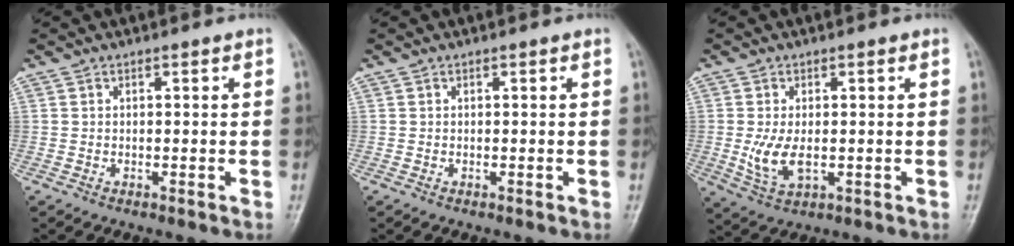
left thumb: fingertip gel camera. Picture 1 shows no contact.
{"total": 0.0}
{"total": 6.2, "force": [-0.4, 3.4, 5.1], "torque": [-0.103, -0.014, 0.000]}